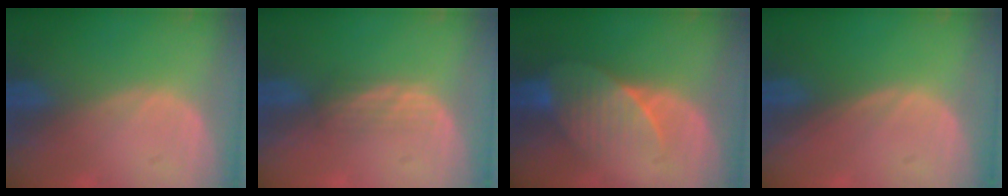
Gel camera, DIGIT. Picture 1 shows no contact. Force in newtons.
{"total": 2.3, "press": 2.2, "slide": 0.3}
{"total": 7.3, "press": 6.9, "slide": 2.5}
{"total": 0.0}